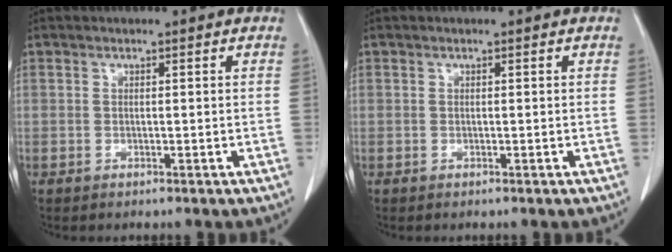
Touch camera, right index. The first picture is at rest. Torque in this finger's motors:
{"motor_torque": [0.00, 0.00, 0.00, 0.00]}